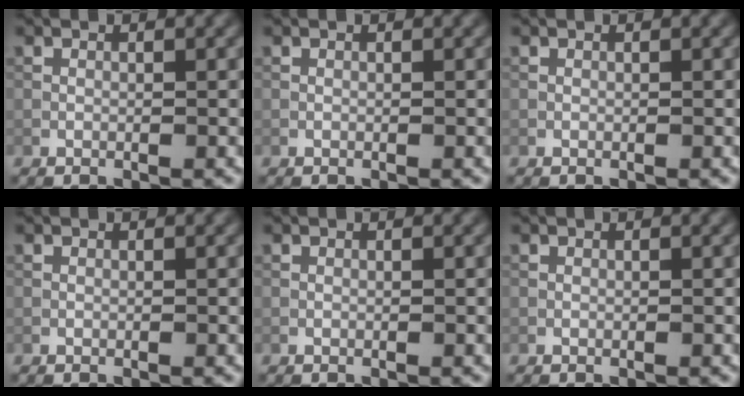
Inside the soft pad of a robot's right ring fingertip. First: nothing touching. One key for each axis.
{"total": 0.0}
{"total": 0.0}
{"total": 0.0}
{"total": 0.0}
{"total": 0.0}